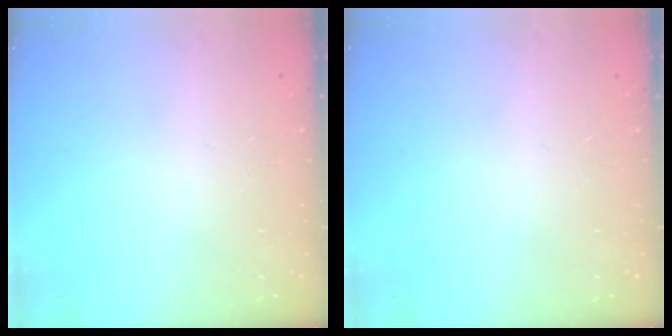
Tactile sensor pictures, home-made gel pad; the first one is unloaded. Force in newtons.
{"total": 0.0}